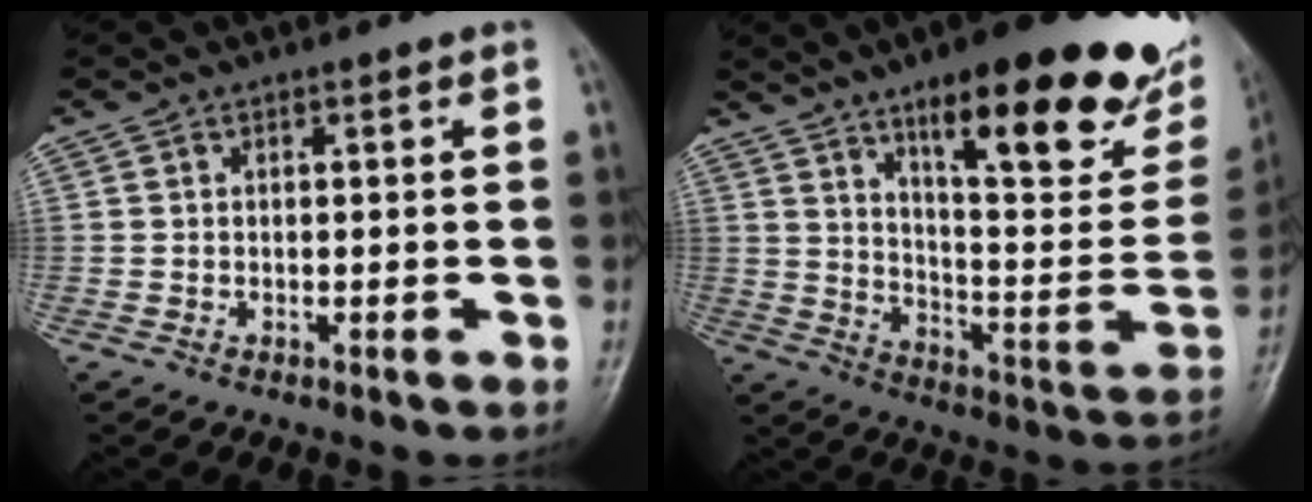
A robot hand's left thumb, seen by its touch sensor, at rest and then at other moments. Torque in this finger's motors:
{"motor_torque": [1.54, -0.60, 1.59, -1.18, 0.42]}